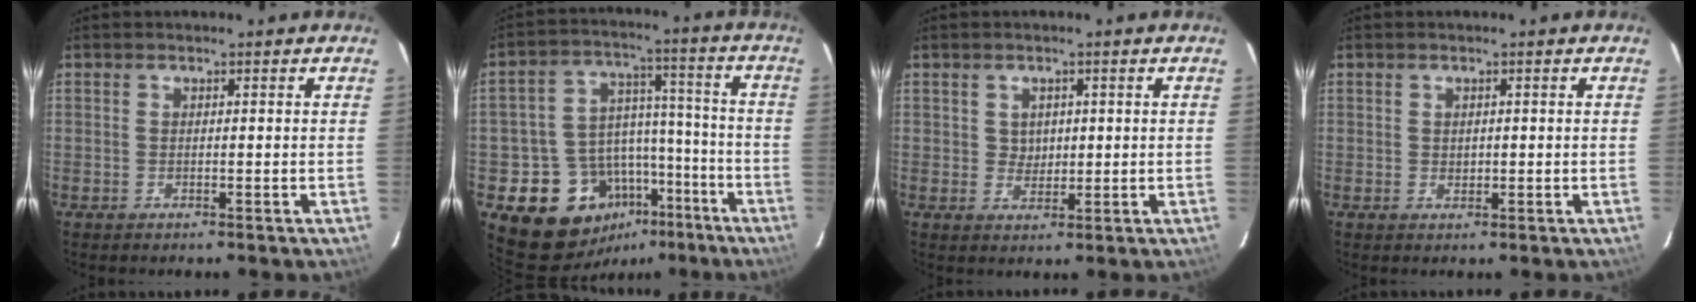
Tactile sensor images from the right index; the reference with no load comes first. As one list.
[{"total": 16.5, "force": [-9.5, 12.5, 5.1], "torque": [-0.113, 0.061, -0.118]}, {"total": 2.7, "force": [0.7, 2.5, 0.7], "torque": [-0.007, 0.005, 0.014]}, {"total": 1.0, "force": [0.2, 1.0, 0.3], "torque": [0.000, 0.001, 0.006]}]